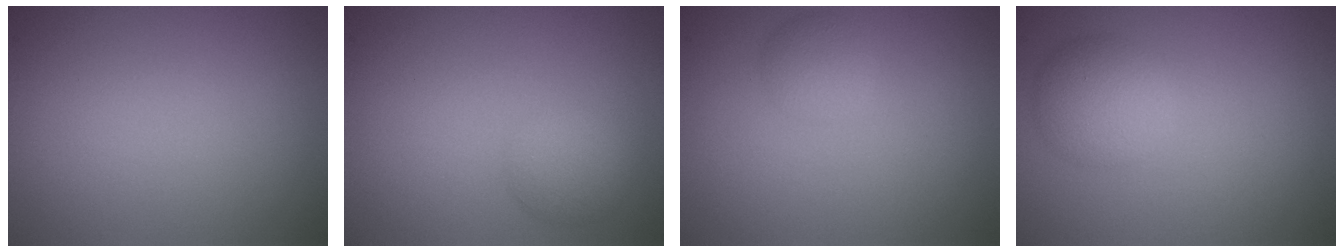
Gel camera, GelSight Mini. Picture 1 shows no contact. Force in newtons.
{"total": 2.4, "press": 2.4, "slide": 0.0}
{"total": 1.5, "press": 1.5, "slide": 0.0}
{"total": 3.2, "press": 3.2, "slide": 0.1}